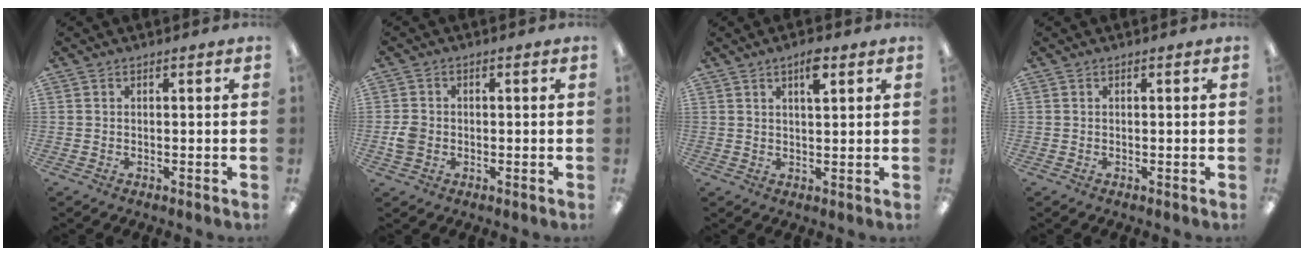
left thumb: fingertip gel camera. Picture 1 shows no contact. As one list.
[{"total": 3.5, "force": [-0.8, 3.0, 1.7], "torque": [-0.027, 0.007, -0.013]}, {"total": 4.8, "force": [2.9, 1.4, 3.6], "torque": [-0.054, -0.005, 0.044]}, {"total": 0.0}]